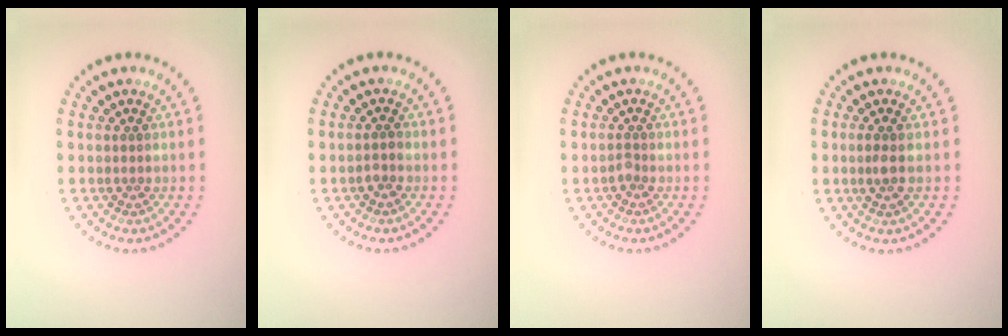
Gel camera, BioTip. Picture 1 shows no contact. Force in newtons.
{"total": 0.8, "press": 0.8, "slide": 0.2}
{"total": 0.7, "press": 0.5, "slide": 0.5}
{"total": 1.4, "press": 1.3, "slide": 0.5}